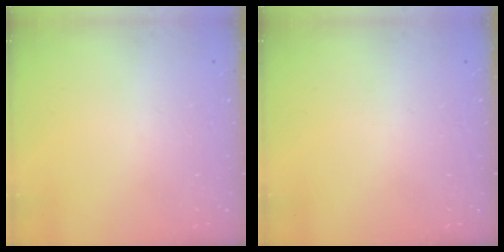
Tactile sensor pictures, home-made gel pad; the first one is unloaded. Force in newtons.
{"total": 0.0}